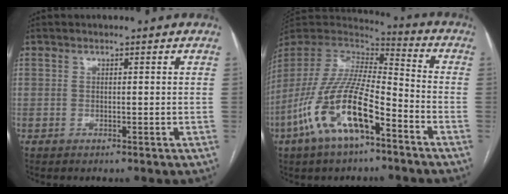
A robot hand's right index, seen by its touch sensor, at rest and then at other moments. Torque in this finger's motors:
{"motor_torque": [2.14, 0.00, 0.80, 0.17]}